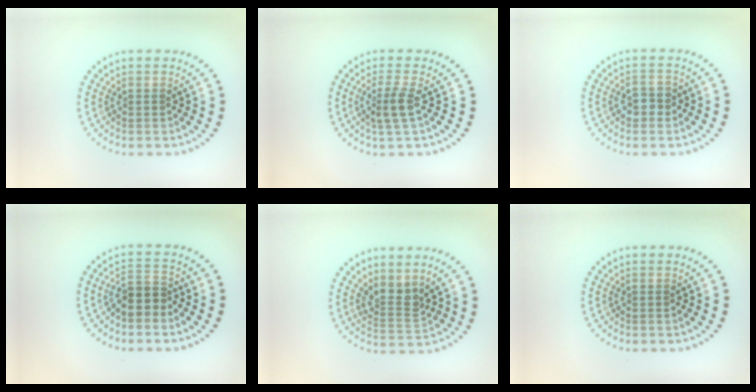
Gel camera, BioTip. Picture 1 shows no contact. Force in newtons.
{"total": 2.2, "press": 1.8, "slide": 1.3}
{"total": 1.6, "press": 1.6, "slide": 0.2}
{"total": 2.3, "press": 1.9, "slide": 1.2}
{"total": 2.6, "press": 2.0, "slide": 1.8}
{"total": 0.0}